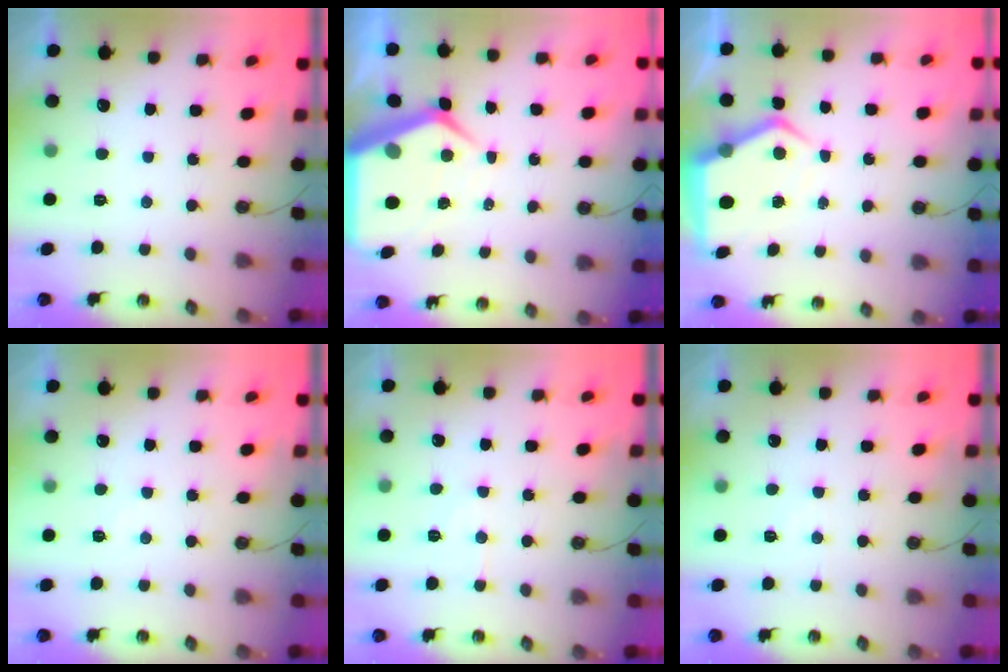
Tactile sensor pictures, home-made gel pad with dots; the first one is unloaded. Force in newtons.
{"total": 9.6, "press": 9.6, "slide": 0.8}
{"total": 6.8, "press": 6.8, "slide": 0.2}
{"total": 4.7, "press": 4.7, "slide": 0.6}
{"total": 7.1, "press": 7.0, "slide": 0.6}
{"total": 3.9, "press": 3.8, "slide": 0.4}